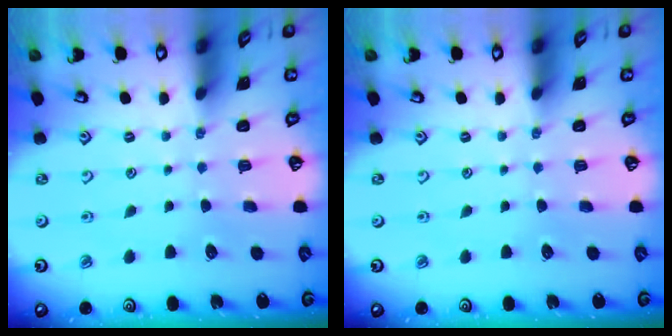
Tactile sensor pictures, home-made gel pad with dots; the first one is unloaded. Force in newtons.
{"total": 0.0}